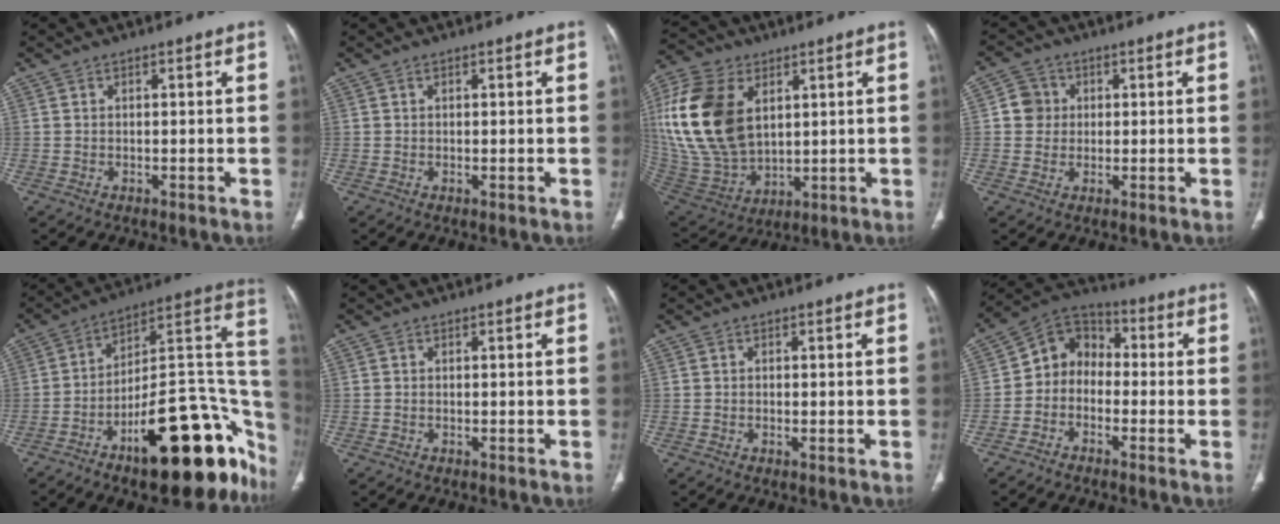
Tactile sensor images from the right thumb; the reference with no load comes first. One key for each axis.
{"total": 0.5, "fx": 0.2, "fy": 0.2, "fz": 0.4, "tx": -0.009, "ty": -0.001, "tz": 0.005}
{"total": 23.9, "fx": 6.1, "fy": 15.4, "fz": 17.3, "tx": -0.369, "ty": -0.024, "tz": 0.127}
{"total": 4.6, "fx": 0.6, "fy": 4.5, "fz": 1.1, "tx": 0.006, "ty": 0.005, "tz": 0.007}
{"total": 30.0, "fx": -13.9, "fy": 11.8, "fz": 23.9, "tx": -0.215, "ty": 0.101, "tz": -0.201}
{"total": 0.0}
{"total": 0.7, "fx": -0.1, "fy": 0.3, "fz": 0.7, "tx": -0.014, "ty": -0.003, "tz": -0.003}
{"total": 8.7, "fx": -1.5, "fy": 7.3, "fz": 4.5, "tx": -0.044, "ty": 0.045, "tz": -0.049}